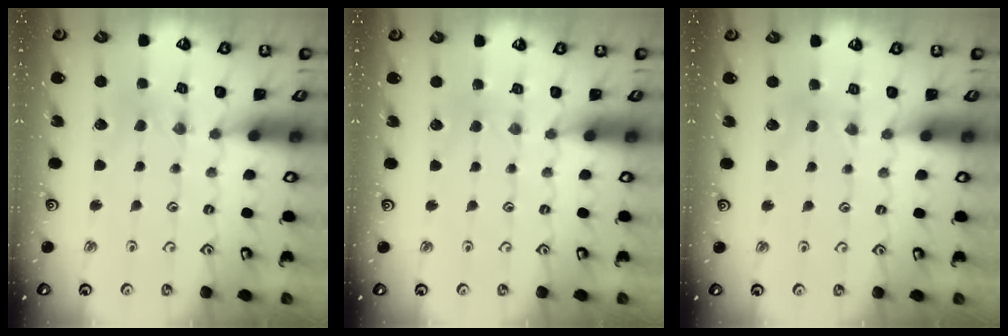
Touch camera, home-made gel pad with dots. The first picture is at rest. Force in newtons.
{"total": 2.2, "press": 2.1, "slide": 0.4}
{"total": 2.6, "press": 2.6, "slide": 0.4}